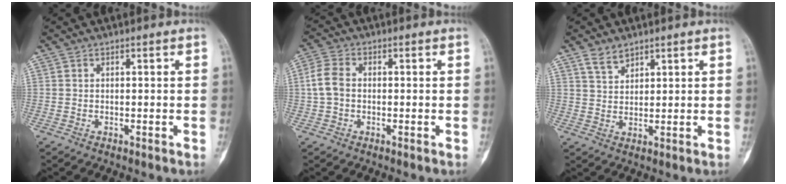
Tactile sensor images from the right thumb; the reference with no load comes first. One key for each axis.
{"total": 4.9, "fx": 0.0, "fy": 3.6, "fz": 3.4, "tx": -0.074, "ty": 0.016, "tz": -0.005}
{"total": 3.6, "fx": 2.7, "fy": 1.9, "fz": 1.2, "tx": -0.011, "ty": -0.017, "tz": 0.056}